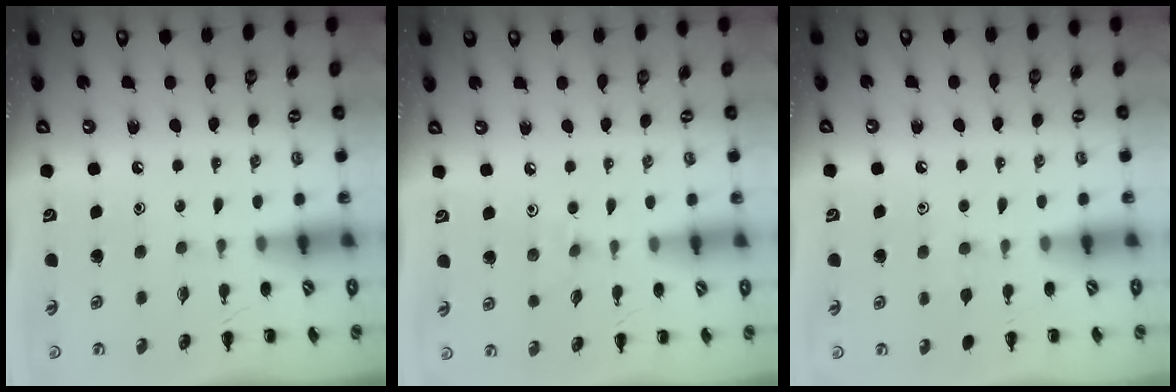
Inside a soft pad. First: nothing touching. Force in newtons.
{"total": 3.9, "press": 3.6, "slide": 1.4}
{"total": 4.9, "press": 4.7, "slide": 1.5}